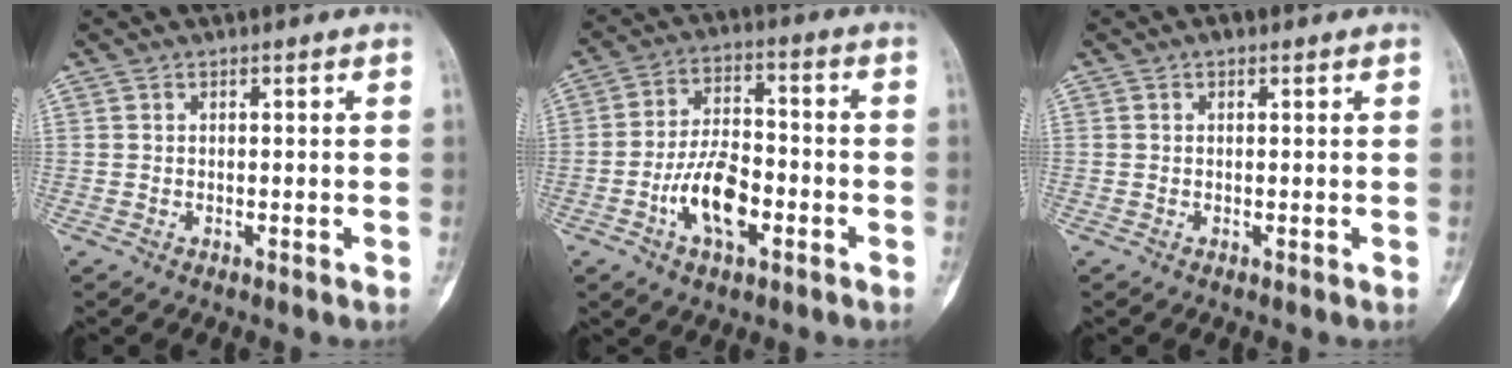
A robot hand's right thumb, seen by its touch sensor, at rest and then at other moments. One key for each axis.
{"total": 11.1, "fx": -3.9, "fy": 5.7, "fz": 8.7, "tx": -0.148, "ty": 0.028, "tz": -0.070}
{"total": 1.2, "fx": 0.7, "fy": 0.6, "fz": 0.7, "tx": -0.007, "ty": 0.002, "tz": 0.006}